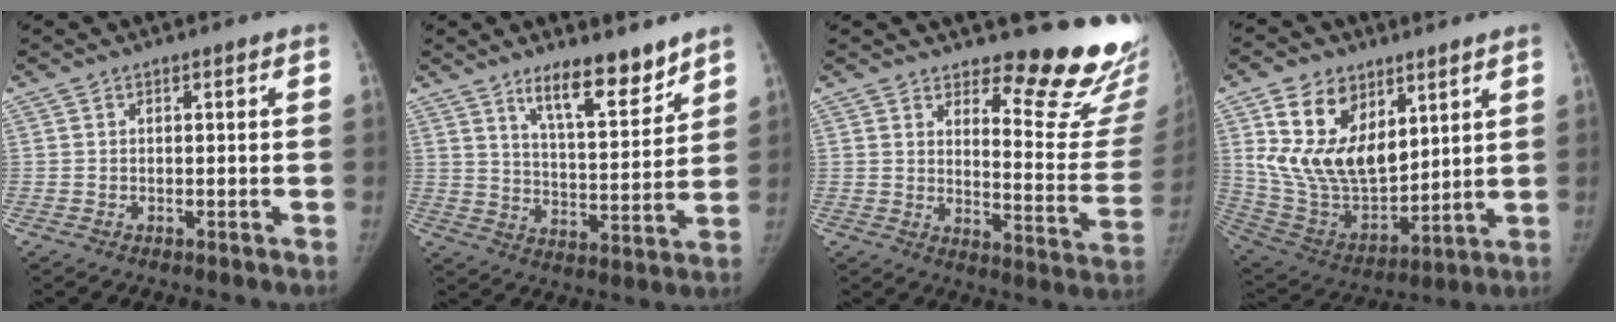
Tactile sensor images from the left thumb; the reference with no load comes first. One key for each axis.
{"total": 11.9, "fx": 8.7, "fy": 3.3, "fz": 7.4, "tx": -0.094, "ty": -0.068, "tz": 0.150}
{"total": 17.5, "fx": 15.2, "fy": 3.9, "fz": 7.8, "tx": -0.054, "ty": -0.172, "tz": 0.184}
{"total": 18.7, "fx": 7.9, "fy": 11.6, "fz": 12.4, "tx": -0.195, "ty": -0.044, "tz": 0.168}